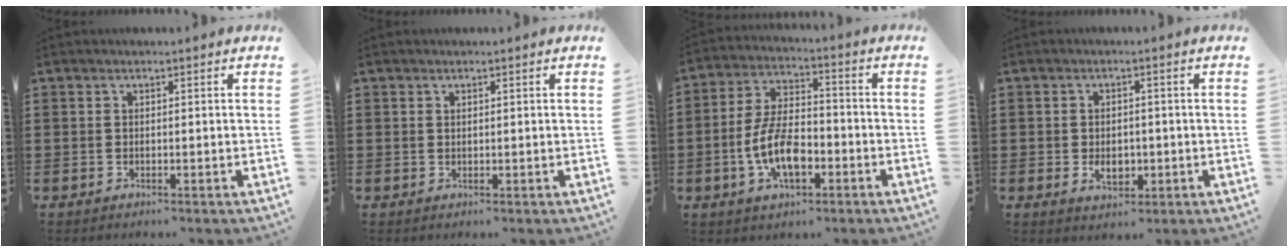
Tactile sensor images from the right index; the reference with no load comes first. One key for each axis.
{"total": 0.6, "fx": 0.4, "fy": 0.4, "fz": 0.2, "tx": -0.005, "ty": 0.002, "tz": 0.008}
{"total": 9.1, "fx": -2.8, "fy": 4.4, "fz": 7.4, "tx": -0.173, "ty": -0.003, "tz": -0.059}
{"total": 3.4, "fx": -0.5, "fy": 2.3, "fz": 2.5, "tx": -0.043, "ty": -0.001, "tz": -0.011}